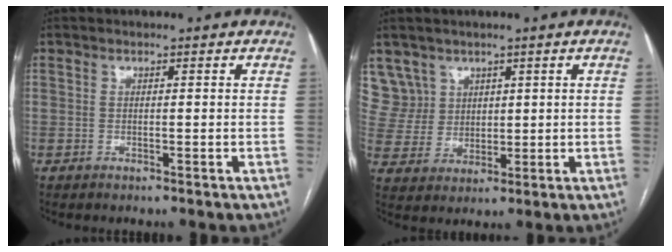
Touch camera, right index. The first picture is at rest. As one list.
[{"total": 7.1, "force": [4.4, 5.6, -0.3], "torque": [0.005, 0.017, 0.100]}]